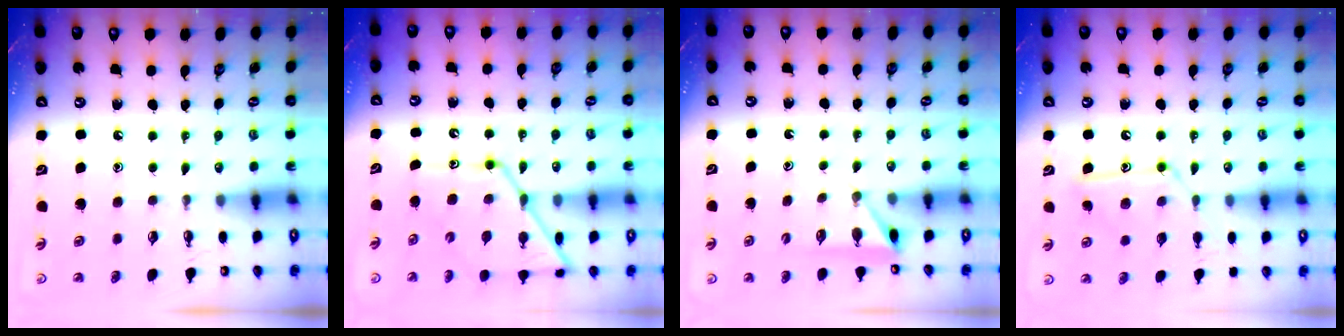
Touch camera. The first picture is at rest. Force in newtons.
{"total": 13.4, "press": 13.4, "slide": 0.9}
{"total": 3.0, "press": 2.9, "slide": 0.4}
{"total": 12.6, "press": 12.6, "slide": 0.7}